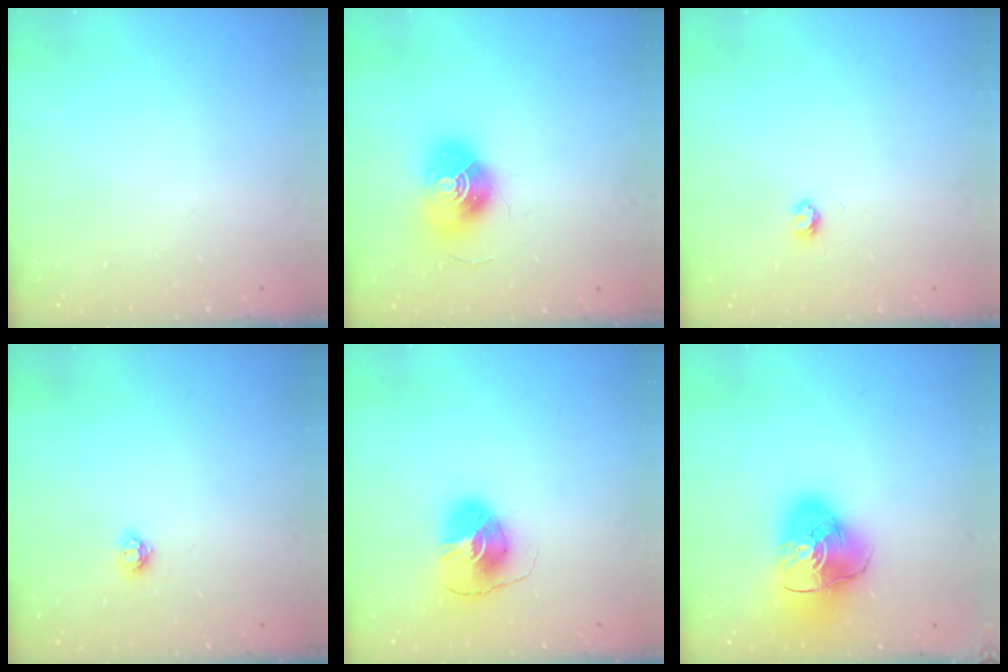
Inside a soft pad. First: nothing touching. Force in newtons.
{"total": 12.7, "press": 12.7, "slide": 0.5}
{"total": 3.3, "press": 3.3, "slide": 0.2}
{"total": 4.3, "press": 4.3, "slide": 0.6}
{"total": 8.2, "press": 8.1, "slide": 1.3}
{"total": 14.6, "press": 14.4, "slide": 2.1}